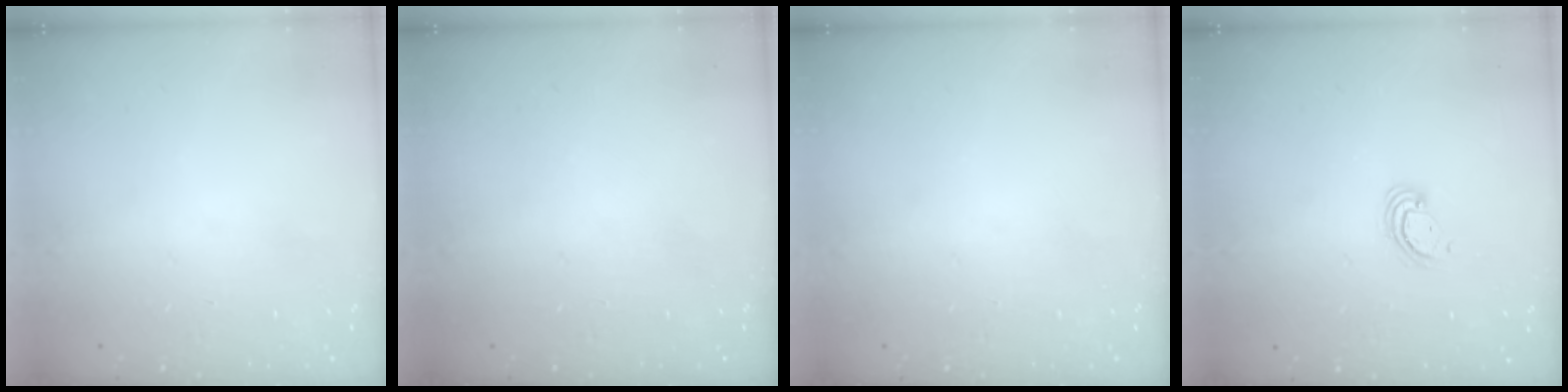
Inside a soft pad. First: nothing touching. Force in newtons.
{"total": 0.0}
{"total": 0.0}
{"total": 3.7, "press": 3.7, "slide": 0.4}